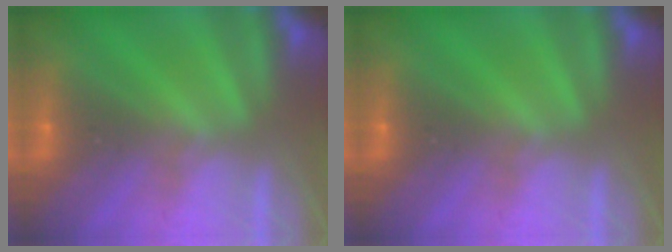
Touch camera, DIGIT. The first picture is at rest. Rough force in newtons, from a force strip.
{"total": 0.0}